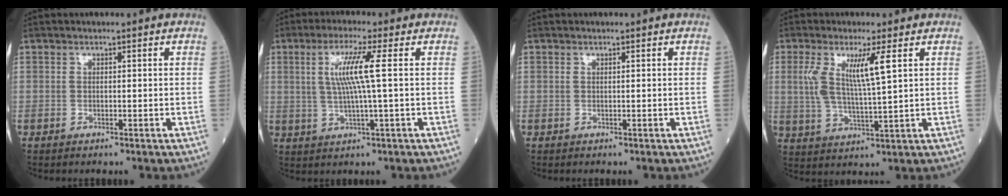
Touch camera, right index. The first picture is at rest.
{"total": 7.0, "force": [1.4, -0.8, 6.8], "torque": [-0.136, 0.004, 0.029]}
{"total": 0.0}
{"total": 7.8, "force": [2.5, 0.4, 7.4], "torque": [-0.155, 0.001, 0.051]}